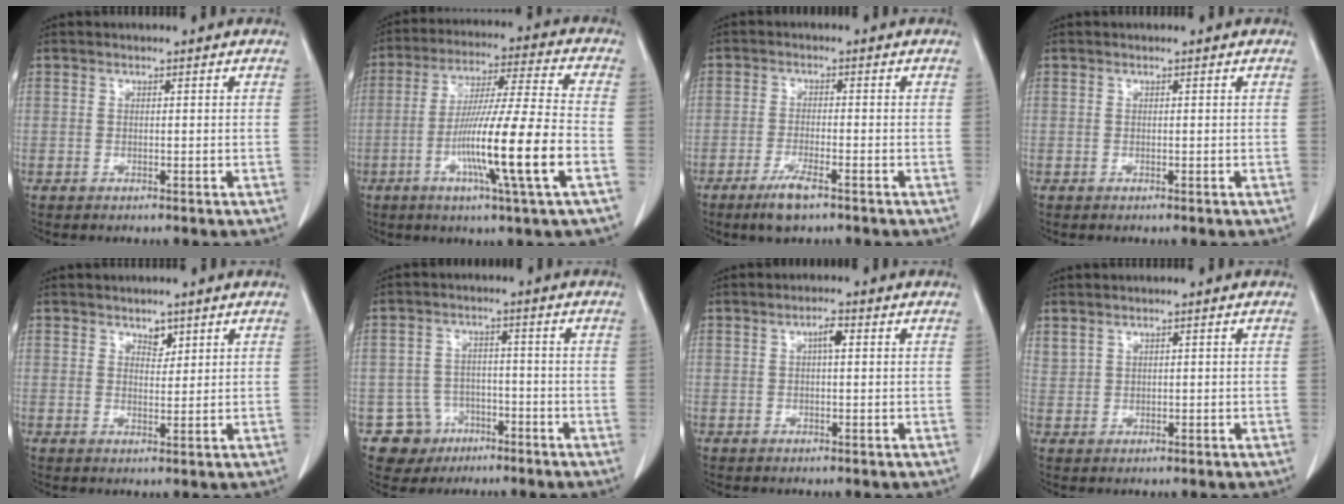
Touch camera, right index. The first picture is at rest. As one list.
[{"total": 15.5, "force": [-4.9, -1.1, 14.7], "torque": [-0.266, -0.010, -0.088]}, {"total": 4.6, "force": [-3.1, 0.6, 3.4], "torque": [-0.072, -0.009, -0.056]}, {"total": 0.0}, {"total": 2.0, "force": [1.5, 1.1, 0.9], "torque": [-0.011, -0.005, 0.025]}, {"total": 6.1, "force": [-3.2, 5.2, 0.1], "torque": [0.004, 0.011, -0.046]}, {"total": 2.0, "force": [0.5, 0.4, 1.9], "torque": [-0.035, 0.004, 0.008]}, {"total": 1.6, "force": [1.4, 0.7, 0.3], "torque": [-0.002, 0.011, 0.033]}]